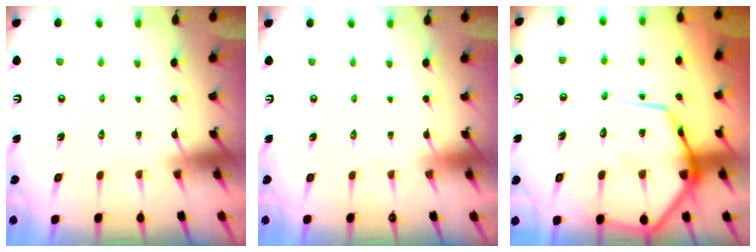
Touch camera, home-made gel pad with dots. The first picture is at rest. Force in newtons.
{"total": 0.0}
{"total": 15.2, "press": 15.1, "slide": 1.6}